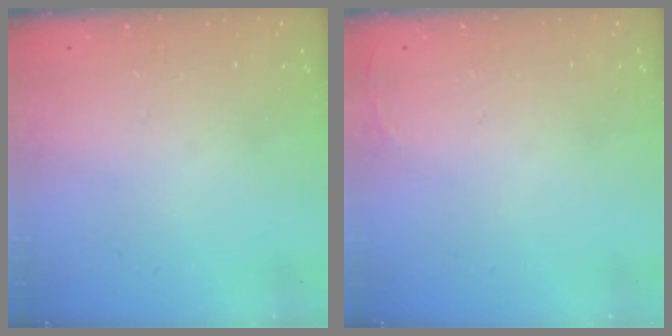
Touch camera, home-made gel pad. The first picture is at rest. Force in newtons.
{"total": 2.5, "press": 2.4, "slide": 0.9}